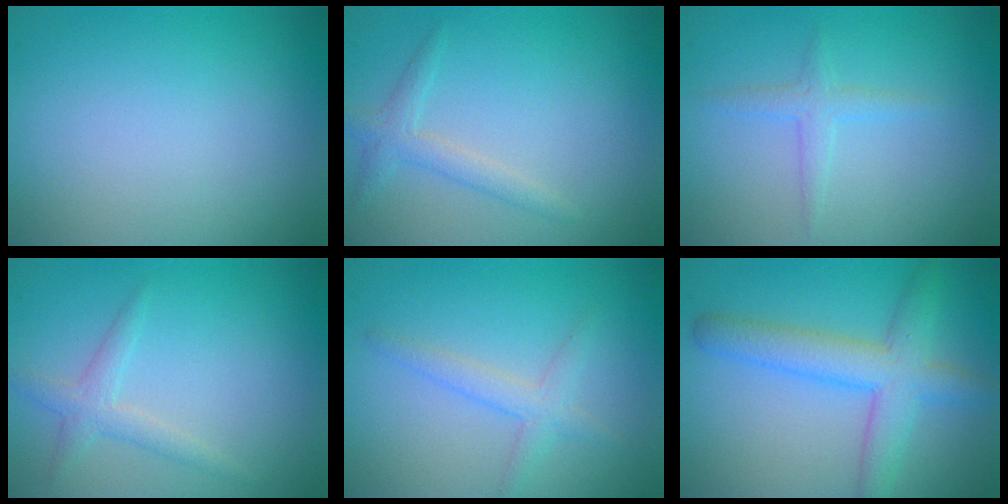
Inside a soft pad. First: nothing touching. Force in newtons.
{"total": 1.9, "press": 1.9, "slide": 0.0}
{"total": 1.5, "press": 1.5, "slide": 0.0}
{"total": 1.9, "press": 1.9, "slide": 0.1}
{"total": 2.0, "press": 2.0, "slide": 0.1}
{"total": 5.0, "press": 5.0, "slide": 0.2}